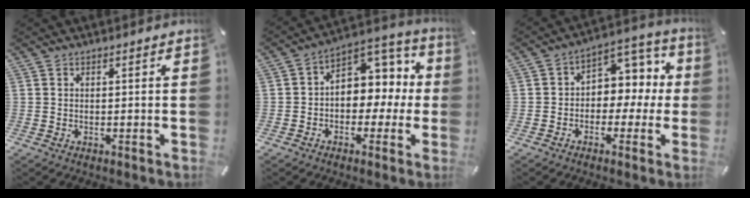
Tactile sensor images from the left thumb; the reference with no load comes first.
{"total": 8.5, "force": [0.8, 7.4, 4.1], "torque": [-0.054, -0.012, 0.016]}
{"total": 8.0, "force": [-0.1, 6.9, 3.9], "torque": [-0.046, 0.000, -0.004]}